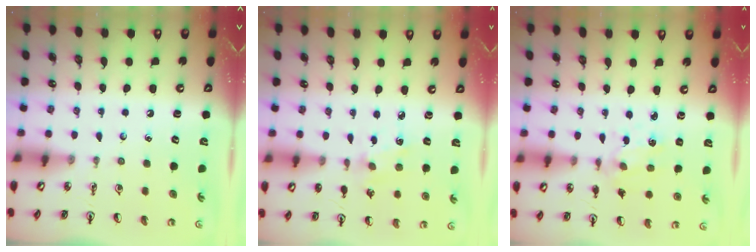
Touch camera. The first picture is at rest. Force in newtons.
{"total": 1.7, "press": 1.7, "slide": 0.4}
{"total": 1.4, "press": 1.4, "slide": 0.3}